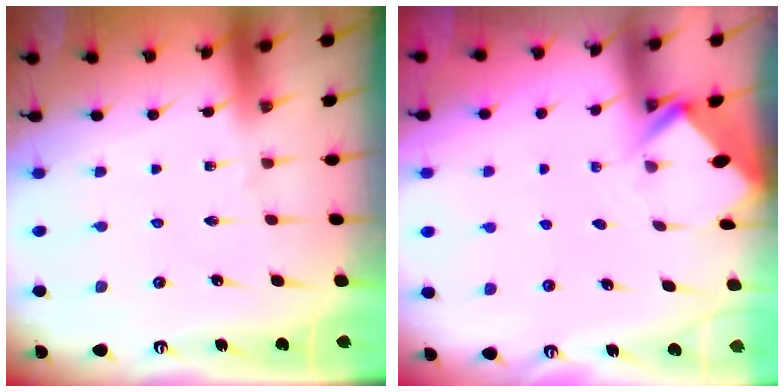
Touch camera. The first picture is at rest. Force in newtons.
{"total": 2.5, "press": 2.5, "slide": 0.2}